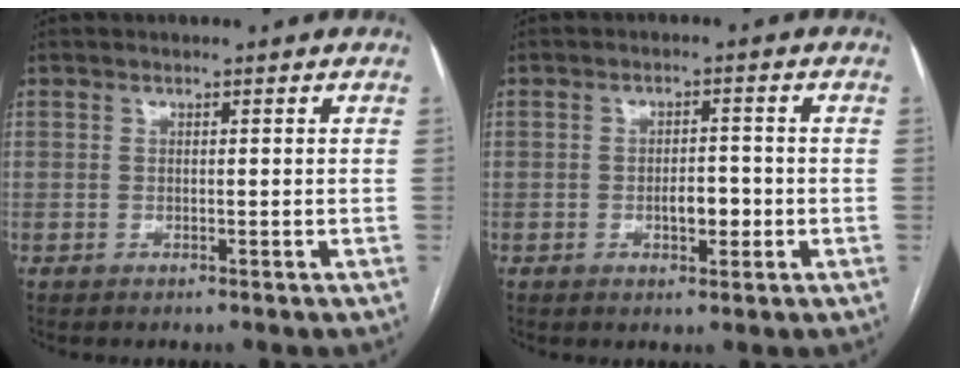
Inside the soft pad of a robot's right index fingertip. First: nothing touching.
{"total": 3.5, "force": [-1.0, 1.5, 3.0], "torque": [-0.046, 0.004, -0.012]}